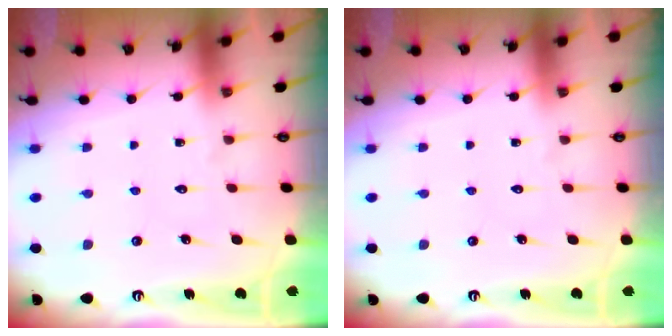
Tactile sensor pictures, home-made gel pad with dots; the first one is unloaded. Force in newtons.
{"total": 0.0}